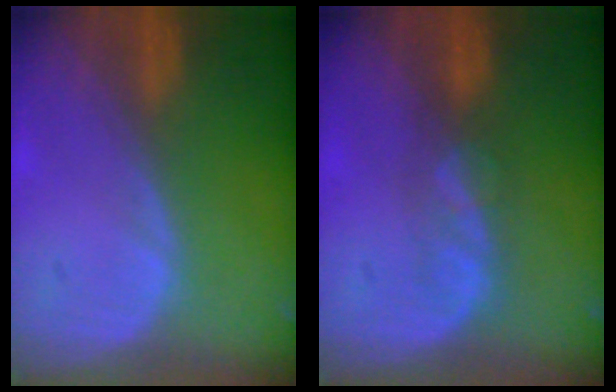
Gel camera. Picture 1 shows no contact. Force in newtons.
{"total": 3.5, "press": 3.1, "slide": 1.6}